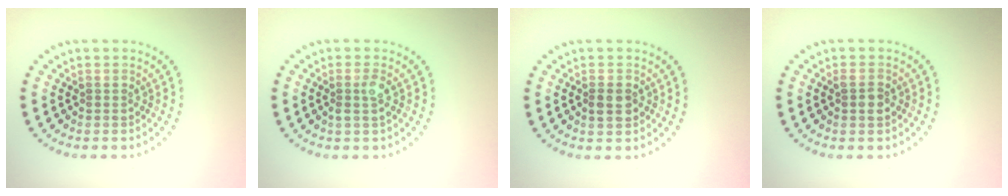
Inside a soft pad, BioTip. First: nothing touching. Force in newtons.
{"total": 1.6, "press": 1.4, "slide": 0.8}
{"total": 1.7, "press": 1.6, "slide": 0.5}
{"total": 1.3, "press": 1.3, "slide": 0.3}